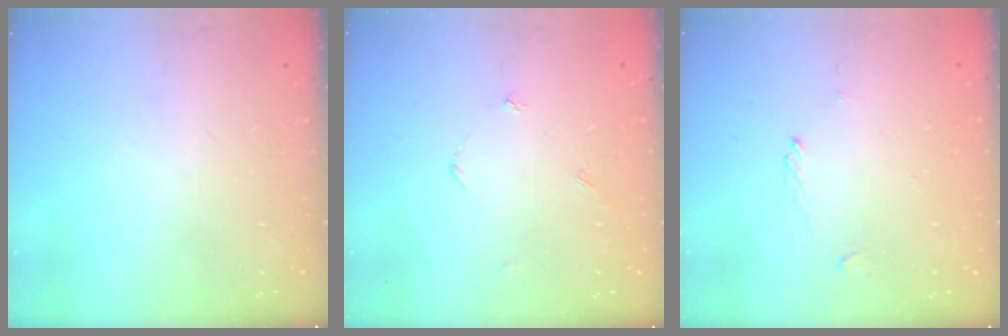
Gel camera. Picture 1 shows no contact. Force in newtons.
{"total": 1.8, "press": 1.8, "slide": 0.2}
{"total": 1.4, "press": 1.3, "slide": 0.2}